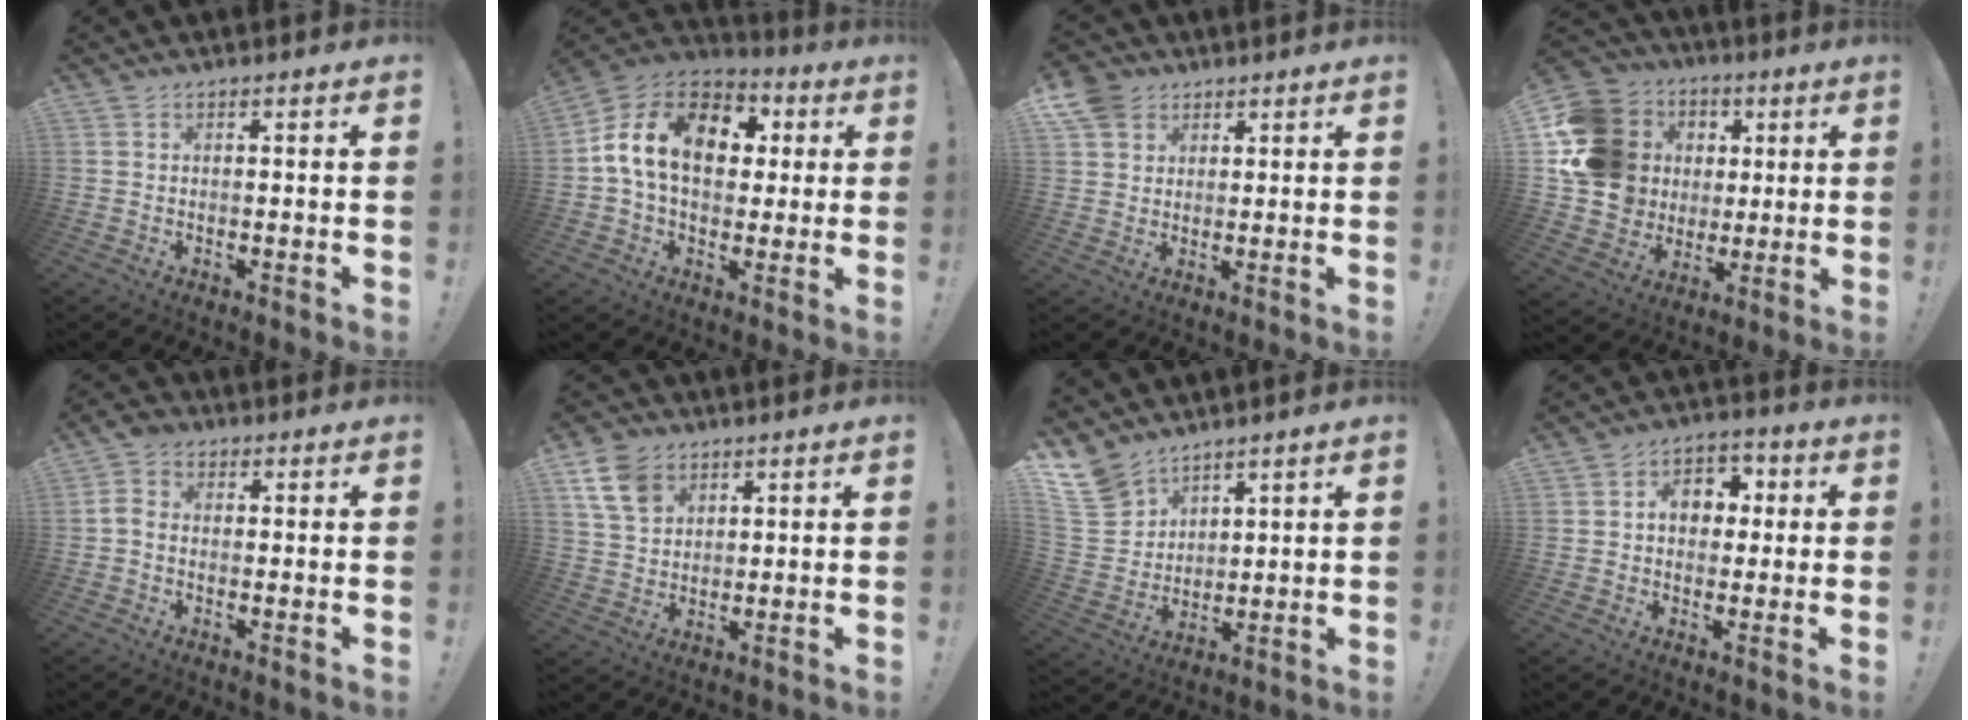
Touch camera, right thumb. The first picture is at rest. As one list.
[{"total": 17.6, "force": [3.3, 12.2, 12.2], "torque": [-0.210, 0.017, 0.059]}, {"total": 7.0, "force": [4.1, 5.3, 2.0], "torque": [-0.030, -0.024, 0.080]}, {"total": 19.6, "force": [3.8, 17.3, 8.5], "torque": [-0.155, -0.005, 0.107]}, {"total": 4.4, "force": [0.1, 3.4, 2.8], "torque": [-0.065, 0.006, 0.002]}, {"total": 9.9, "force": [5.3, 6.8, 4.8], "torque": [-0.088, -0.014, 0.108]}, {"total": 11.0, "force": [8.6, 6.2, 2.8], "torque": [-0.074, -0.060, 0.172]}, {"total": 8.8, "force": [1.3, 6.8, 5.4], "torque": [-0.074, 0.010, 0.023]}]